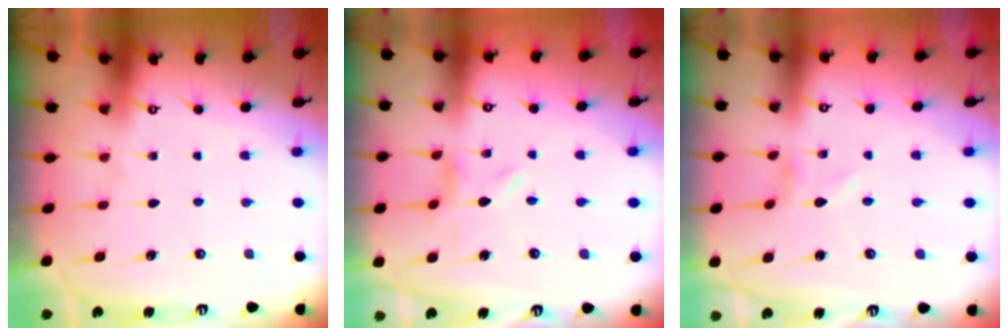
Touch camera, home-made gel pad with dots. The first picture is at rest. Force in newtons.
{"total": 0.7, "press": 0.6, "slide": 0.3}
{"total": 1.1, "press": 1.1, "slide": 0.1}